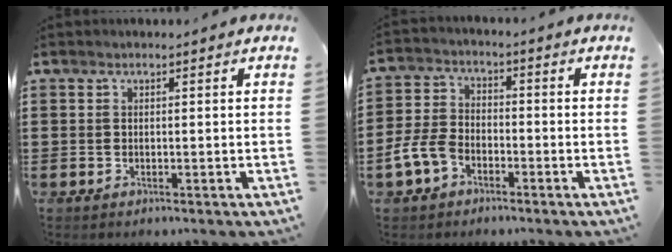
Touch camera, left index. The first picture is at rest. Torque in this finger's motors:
{"motor_torque": [0.64, 0.32, 0.27, 0.05]}